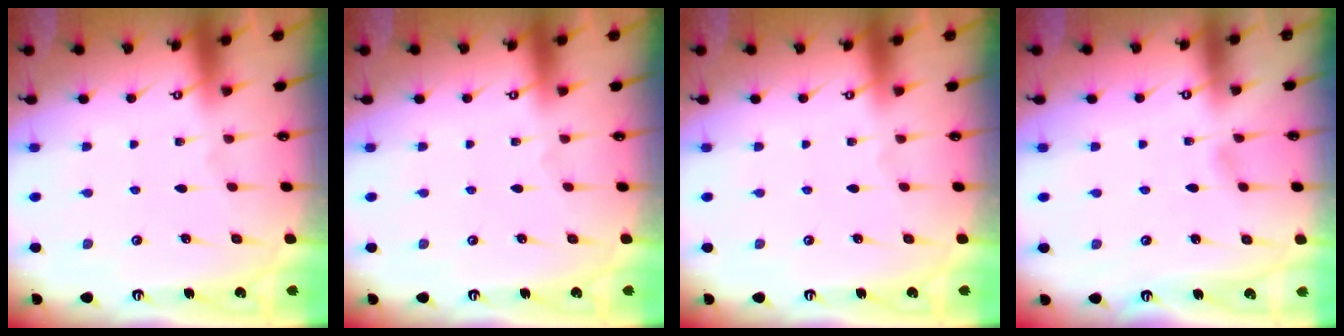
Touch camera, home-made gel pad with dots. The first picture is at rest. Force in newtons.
{"total": 0.0}
{"total": 0.0}
{"total": 2.0, "press": 2.0, "slide": 0.2}